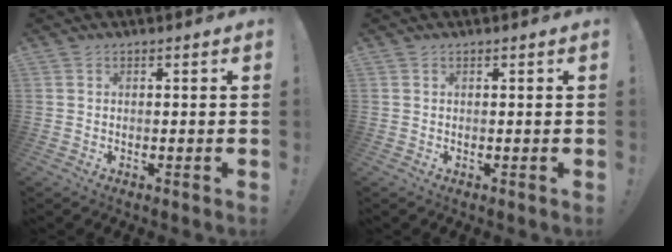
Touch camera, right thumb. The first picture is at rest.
{"total": 0.0}